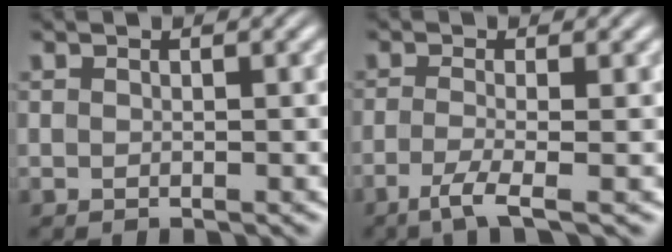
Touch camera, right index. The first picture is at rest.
{"total": 3.2, "force": [-2.0, 0.0, 2.5], "torque": [-0.061, -0.028, -0.021]}